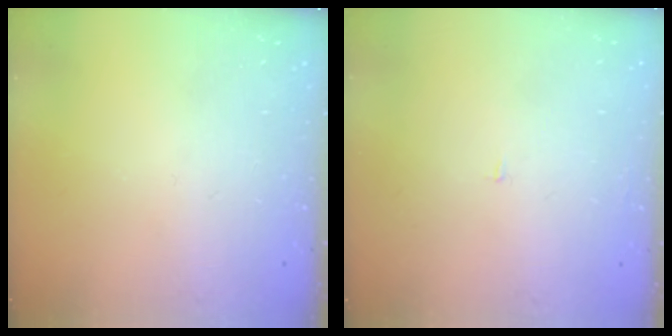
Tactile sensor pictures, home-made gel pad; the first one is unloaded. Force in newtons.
{"total": 1.2, "press": 1.2, "slide": 0.1}